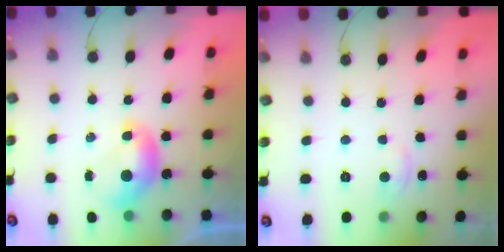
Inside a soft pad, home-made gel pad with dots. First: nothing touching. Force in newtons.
{"total": 3.1, "press": 3.1, "slide": 0.2}